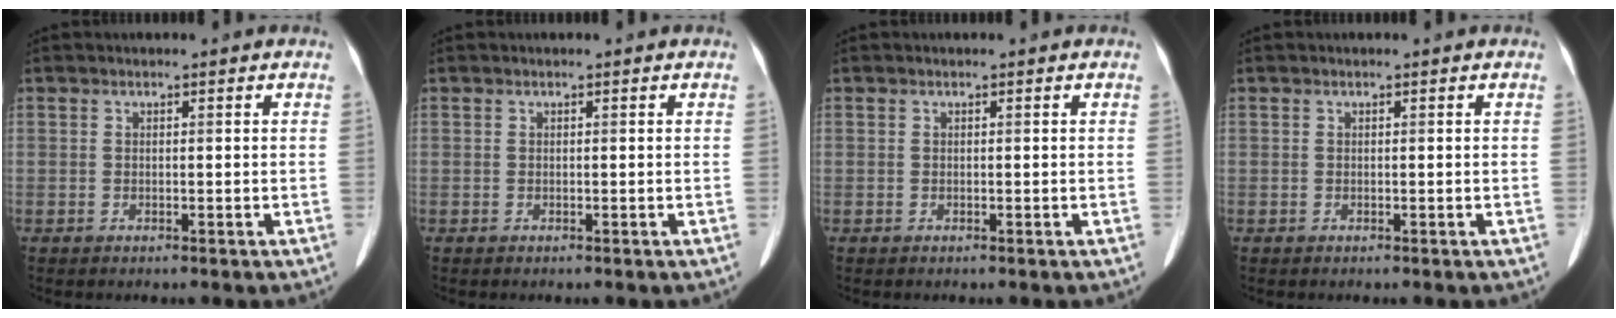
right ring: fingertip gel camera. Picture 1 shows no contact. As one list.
[{"total": 0.0}, {"total": 0.0}, {"total": 0.0}]